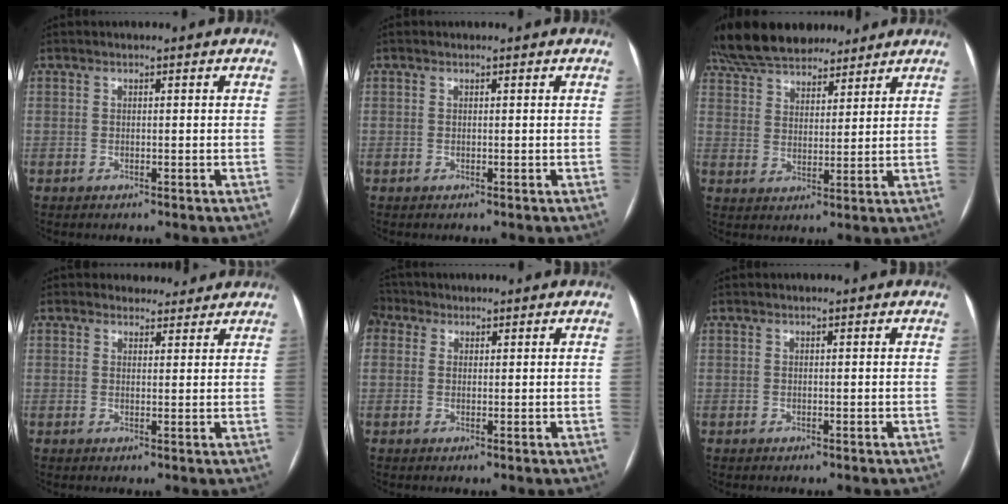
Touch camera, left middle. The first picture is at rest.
{"total": 0.0}
{"total": 17.0, "force": [14.5, 6.0, 6.5], "torque": [-0.134, 0.036, 0.238]}
{"total": 3.6, "force": [3.2, 1.6, -0.3], "torque": [0.010, 0.002, 0.034]}
{"total": 5.6, "force": [3.0, 4.2, 2.0], "torque": [-0.063, 0.034, 0.064]}
{"total": 0.0}